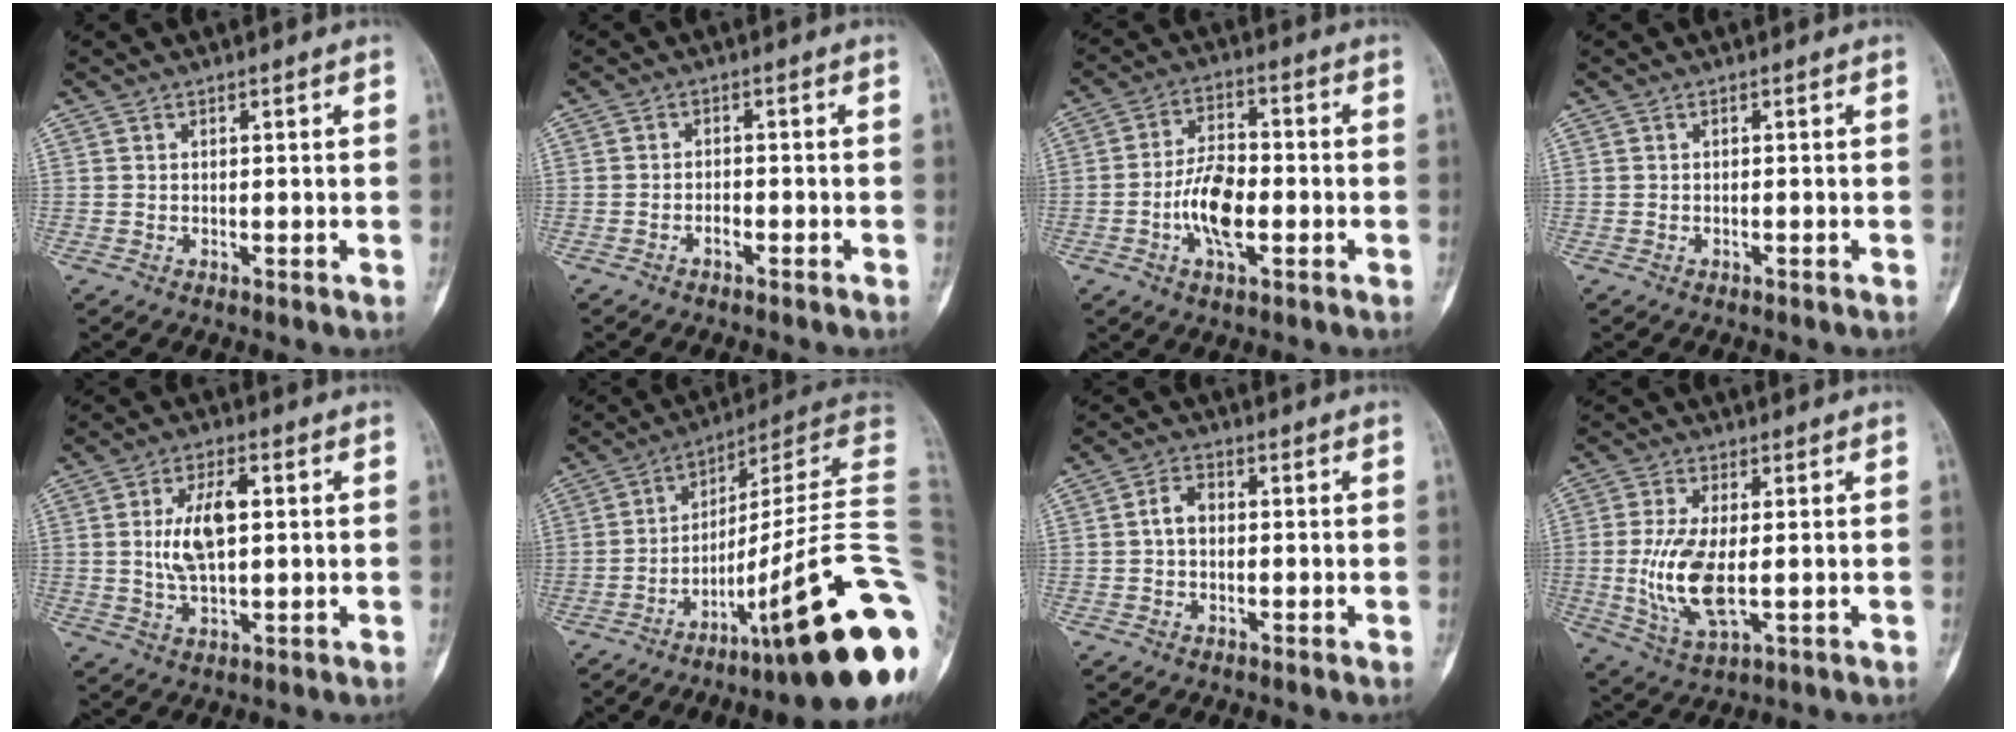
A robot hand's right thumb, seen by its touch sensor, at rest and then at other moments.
{"total": 1.5, "force": [-1.0, 0.6, 1.0], "torque": [-0.020, 0.009, -0.019]}
{"total": 9.3, "force": [-2.4, 4.5, 7.8], "torque": [-0.139, 0.017, -0.047]}
{"total": 0.5, "force": [-0.3, 0.1, 0.4], "torque": [-0.011, 0.004, -0.003]}
{"total": 8.8, "force": [1.2, 4.1, 7.7], "torque": [-0.139, 0.001, 0.023]}
{"total": 27.7, "force": [-8.7, 3.9, 26.0], "torque": [-0.288, 0.061, -0.128]}
{"total": 3.3, "force": [0.0, 2.2, 2.4], "torque": [-0.041, 0.014, -0.006]}
{"total": 10.5, "force": [-0.8, 4.3, 9.5], "torque": [-0.201, -0.014, -0.008]}